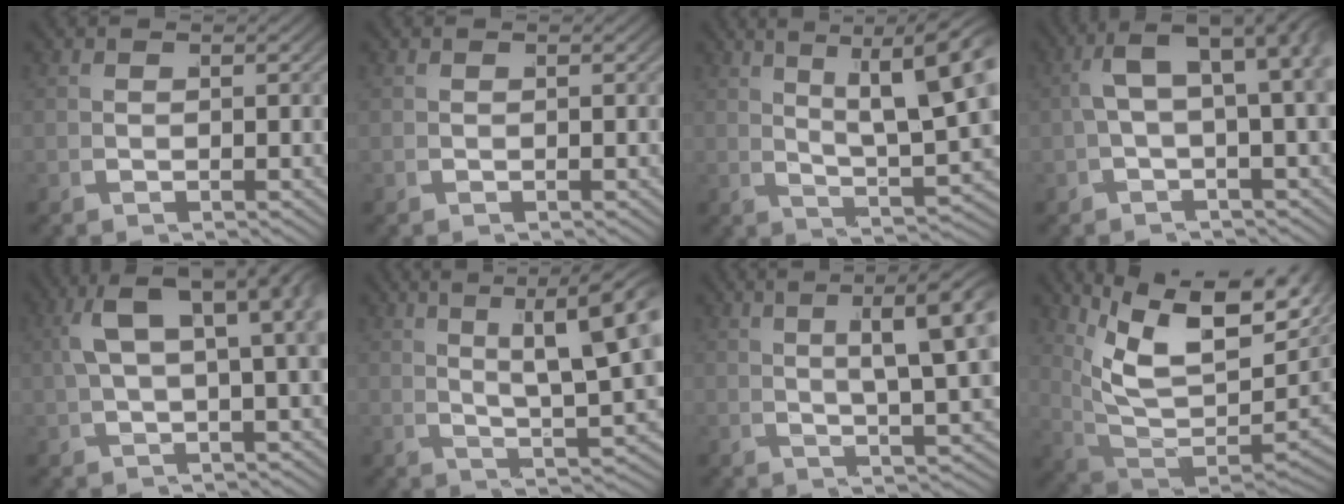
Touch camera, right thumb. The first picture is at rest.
{"total": 0.0}
{"total": 10.4, "force": [3.6, 4.2, 8.8], "torque": [-0.095, 0.013, 0.040]}
{"total": 5.8, "force": [1.1, 2.5, 5.1], "torque": [-0.072, 0.032, -0.002]}
{"total": 6.9, "force": [2.2, 2.8, 5.9], "torque": [-0.091, 0.027, 0.026]}
{"total": 9.5, "force": [3.4, 3.4, 8.2], "torque": [-0.085, 0.016, 0.037]}
{"total": 8.1, "force": [3.4, 1.9, 7.1], "torque": [-0.070, 0.032, 0.037]}
{"total": 14.5, "force": [2.1, 8.5, 11.5], "torque": [-0.174, -0.018, 0.029]}